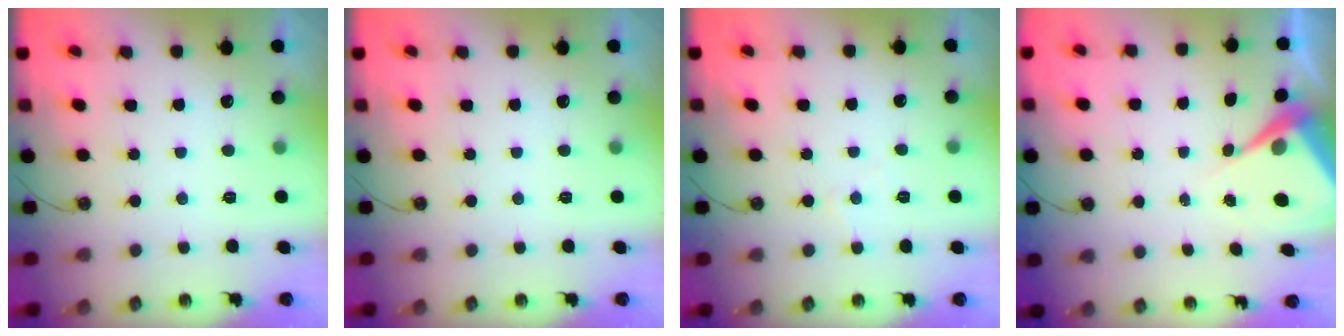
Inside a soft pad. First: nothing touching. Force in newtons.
{"total": 0.0}
{"total": 4.1, "press": 4.0, "slide": 0.8}
{"total": 7.0, "press": 7.0, "slide": 0.5}